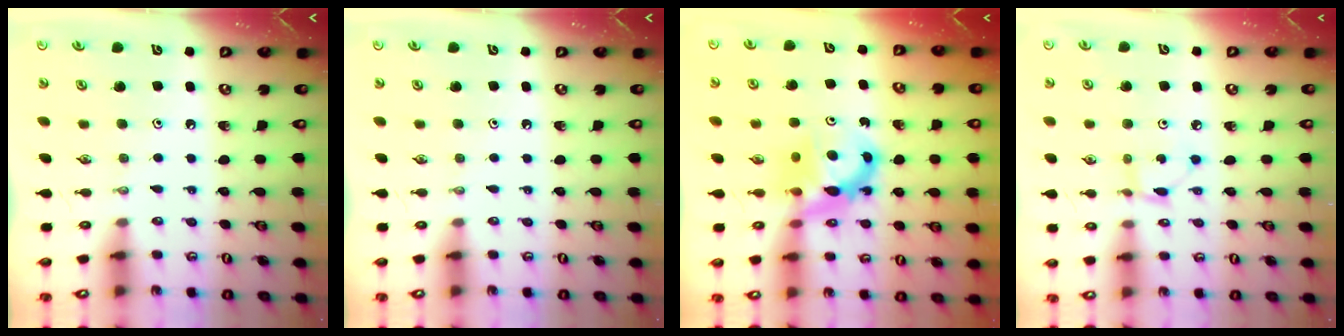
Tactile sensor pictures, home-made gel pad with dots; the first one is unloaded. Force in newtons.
{"total": 0.0}
{"total": 6.9, "press": 6.9, "slide": 0.6}
{"total": 2.4, "press": 2.4, "slide": 0.3}